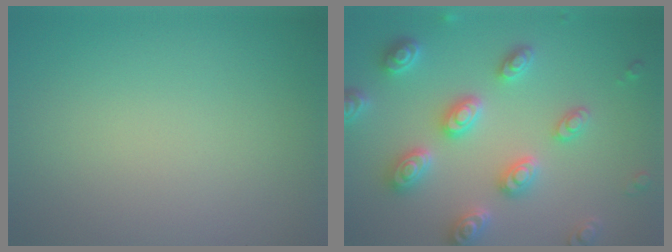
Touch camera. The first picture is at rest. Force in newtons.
{"total": 5.3, "press": 5.2, "slide": 1.2}